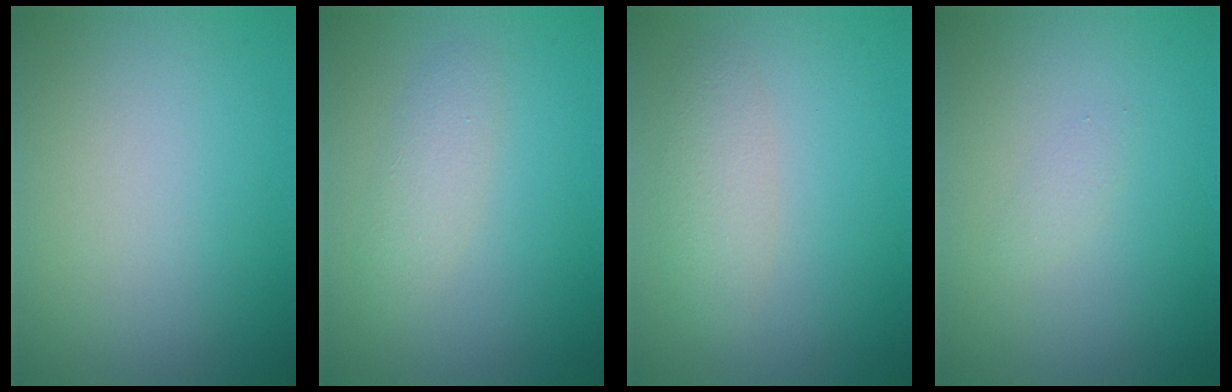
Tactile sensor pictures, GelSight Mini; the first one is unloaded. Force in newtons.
{"total": 1.9, "press": 1.9, "slide": 0.1}
{"total": 2.2, "press": 2.2, "slide": 0.1}
{"total": 0.7, "press": 0.7, "slide": 0.0}